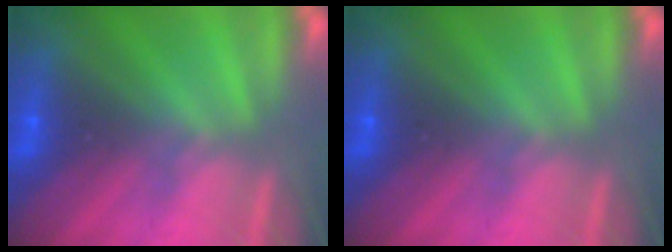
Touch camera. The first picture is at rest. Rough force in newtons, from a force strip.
{"total": 0.0}